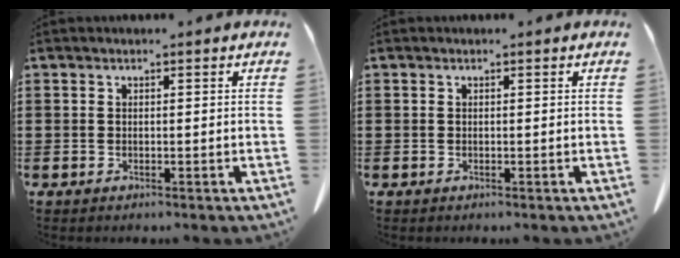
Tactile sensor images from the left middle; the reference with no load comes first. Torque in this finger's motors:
{"motor_torque": [0.47, 0.18, -0.02, 0.01]}